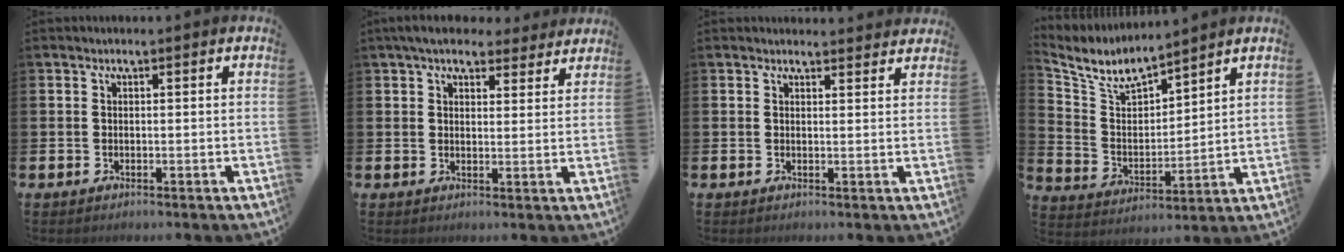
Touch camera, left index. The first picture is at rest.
{"total": 5.8, "force": [5.2, 2.1, 1.6], "torque": [-0.040, -0.018, 0.096]}
{"total": 1.9, "force": [1.9, 0.3, -0.1], "torque": [0.007, -0.011, 0.033]}
{"total": 6.4, "force": [5.8, 1.7, 2.0], "torque": [-0.075, -0.037, 0.100]}